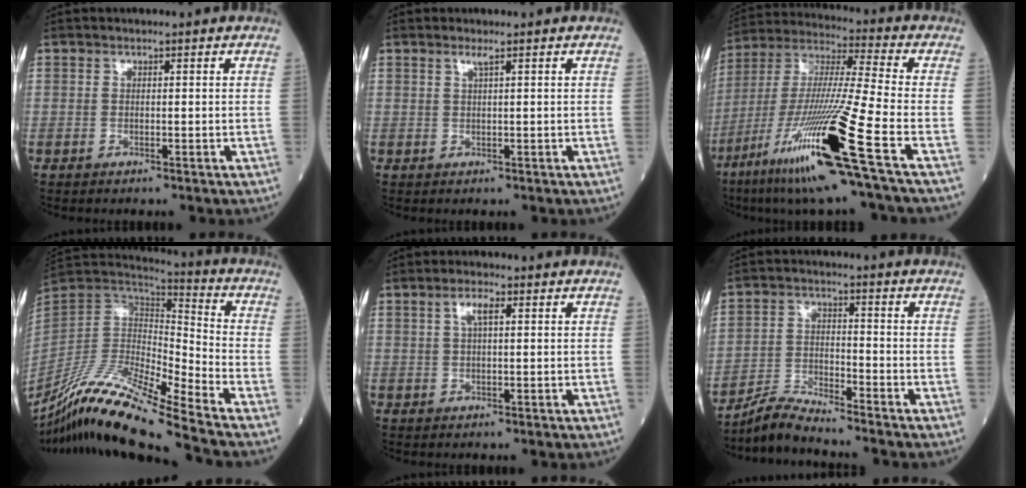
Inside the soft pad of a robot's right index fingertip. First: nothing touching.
{"total": 1.0, "force": [0.6, -0.3, 0.8], "torque": [-0.023, -0.001, 0.014]}
{"total": 21.5, "force": [-10.0, -1.0, 18.9], "torque": [-0.382, -0.046, -0.193]}
{"total": 19.2, "force": [-15.7, -0.6, 11.1], "torque": [-0.228, -0.016, -0.300]}
{"total": 2.9, "force": [1.0, 0.7, 2.6], "torque": [-0.053, 0.008, 0.019]}
{"total": 5.5, "force": [-5.5, -0.4, 0.6], "torque": [-0.016, -0.010, -0.106]}